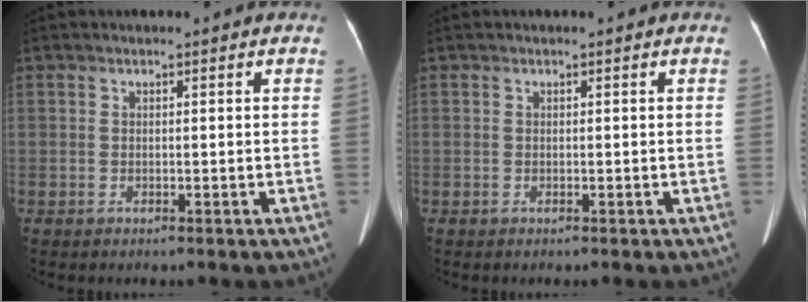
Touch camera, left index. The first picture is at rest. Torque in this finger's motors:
{"motor_torque": [0.02, 0.03, 0.00, 0.01]}